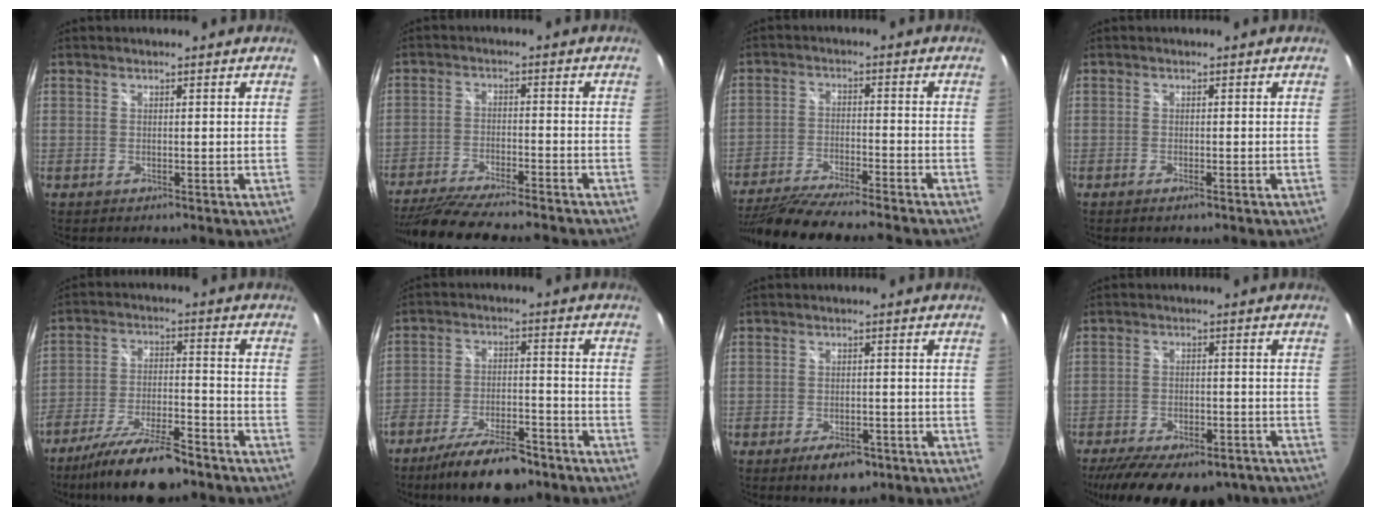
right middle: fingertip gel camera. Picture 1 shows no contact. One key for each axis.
{"total": 17.8, "fx": -15.5, "fy": 2.3, "fz": 8.5, "tx": -0.168, "ty": -0.031, "tz": -0.244}
{"total": 17.4, "fx": -15.2, "fy": 0.9, "fz": 8.3, "tx": -0.167, "ty": -0.032, "tz": -0.250}
{"total": 1.4, "fx": -1.0, "fy": 0.1, "fz": 1.0, "tx": -0.020, "ty": -0.003, "tz": -0.020}
{"total": 15.0, "fx": -12.0, "fy": 3.5, "fz": 8.3, "tx": -0.167, "ty": -0.020, "tz": -0.201}
{"total": 14.0, "fx": -10.9, "fy": 4.5, "fz": 7.5, "tx": -0.151, "ty": -0.014, "tz": -0.177}
{"total": 6.2, "fx": -4.1, "fy": 2.8, "fz": 3.6, "tx": -0.076, "ty": -0.006, "tz": -0.059}
{"total": 20.8, "fx": -15.7, "fy": 8.3, "fz": 10.8, "tx": -0.218, "ty": -0.036, "tz": -0.214}